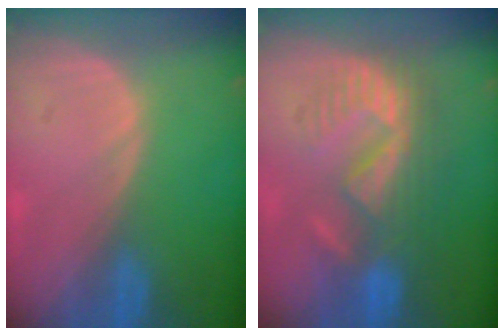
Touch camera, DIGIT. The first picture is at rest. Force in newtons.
{"total": 9.0, "press": 8.4, "slide": 3.2}